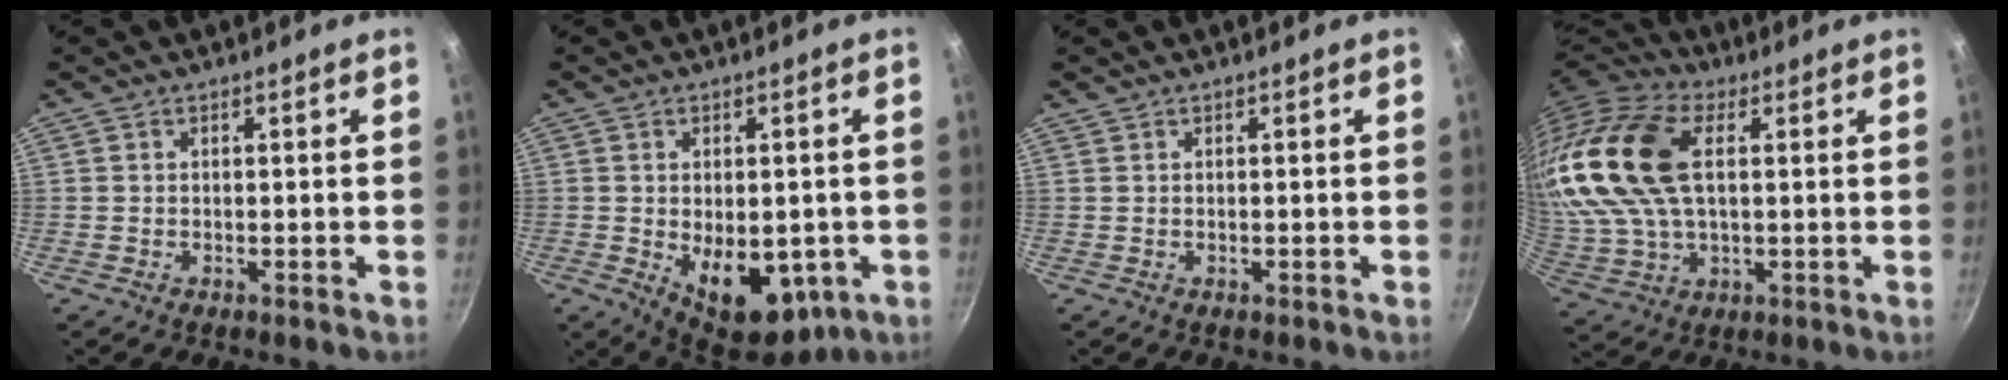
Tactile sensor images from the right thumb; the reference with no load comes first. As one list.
[{"total": 13.8, "force": [-3.1, 8.1, 10.8], "torque": [-0.115, -0.015, -0.024]}, {"total": 0.0}, {"total": 22.7, "force": [5.5, 13.2, 17.6], "torque": [-0.372, 0.004, 0.099]}]